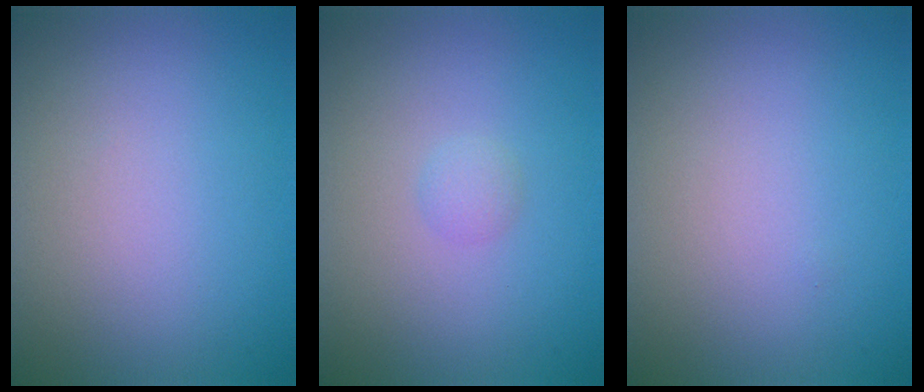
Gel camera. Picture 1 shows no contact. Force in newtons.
{"total": 0.8, "press": 0.8, "slide": 0.1}
{"total": 0.0}